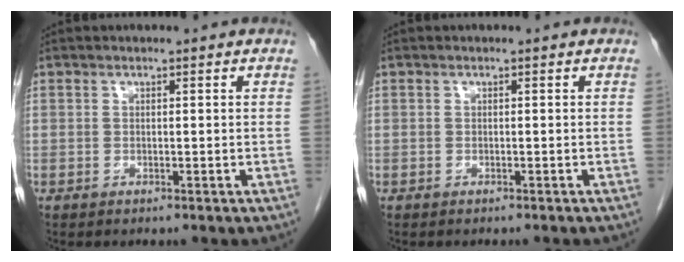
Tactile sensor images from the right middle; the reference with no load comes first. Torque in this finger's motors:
{"motor_torque": [0.03, -0.02, -0.01, 0.00]}